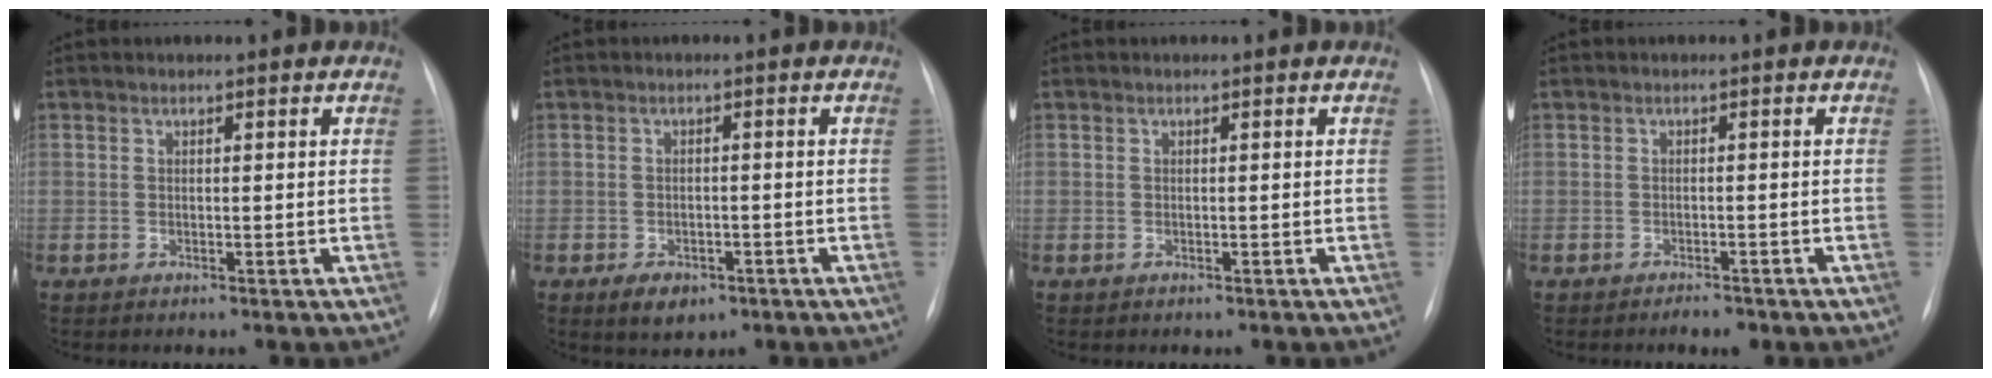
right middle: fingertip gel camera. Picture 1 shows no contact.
{"total": 4.1, "force": [-2.3, 2.5, 2.2], "torque": [-0.034, -0.001, -0.024]}
{"total": 0.0}
{"total": 1.8, "force": [-1.4, 0.6, 0.9], "torque": [-0.014, -0.001, -0.016]}